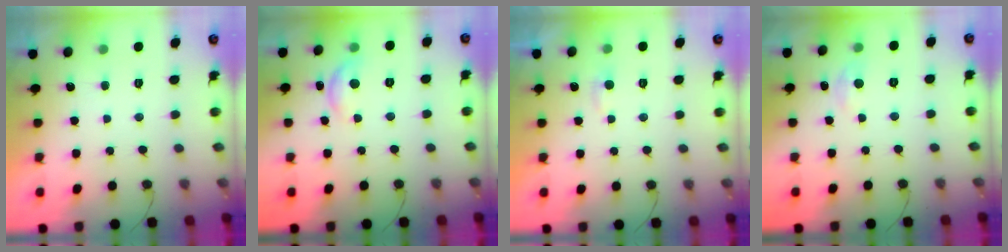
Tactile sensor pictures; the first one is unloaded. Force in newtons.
{"total": 8.1, "press": 8.1, "slide": 0.5}
{"total": 2.7, "press": 2.7, "slide": 0.2}
{"total": 3.3, "press": 3.3, "slide": 0.4}